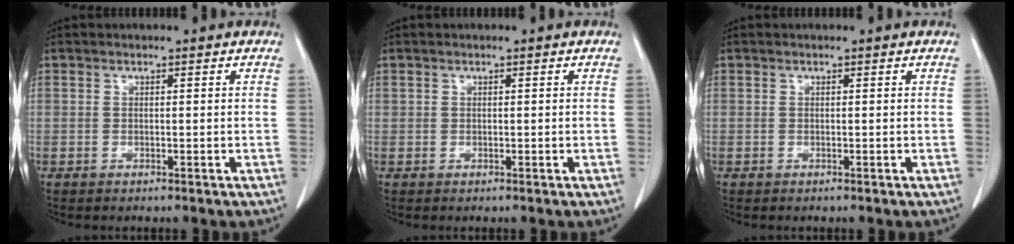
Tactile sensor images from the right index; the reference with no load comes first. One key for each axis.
{"total": 0.0}
{"total": 0.0}